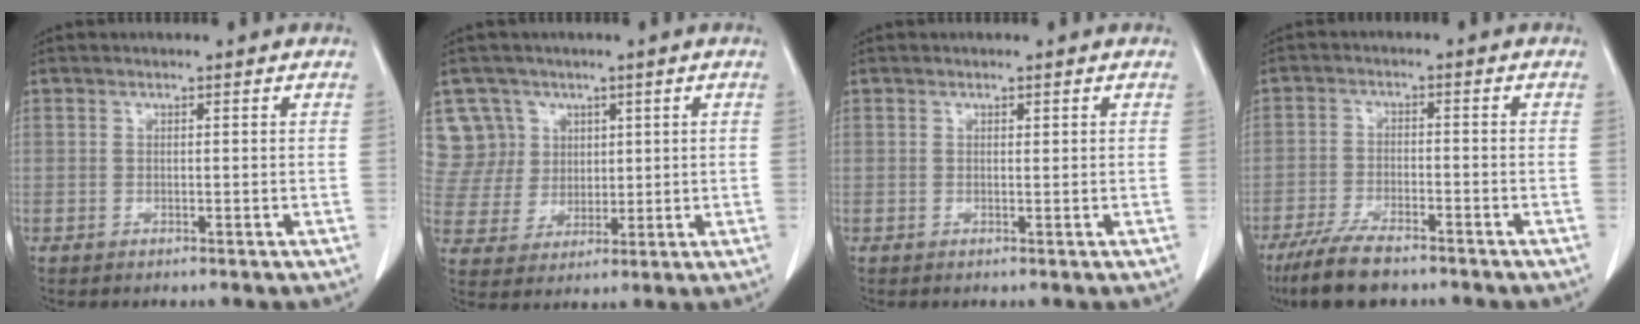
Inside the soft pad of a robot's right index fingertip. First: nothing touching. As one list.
[{"total": 8.3, "force": [4.1, 7.2, -0.2], "torque": [0.006, 0.022, 0.092]}, {"total": 0.0}, {"total": 8.1, "force": [-6.3, 2.0, 4.7], "torque": [-0.091, -0.018, -0.113]}]